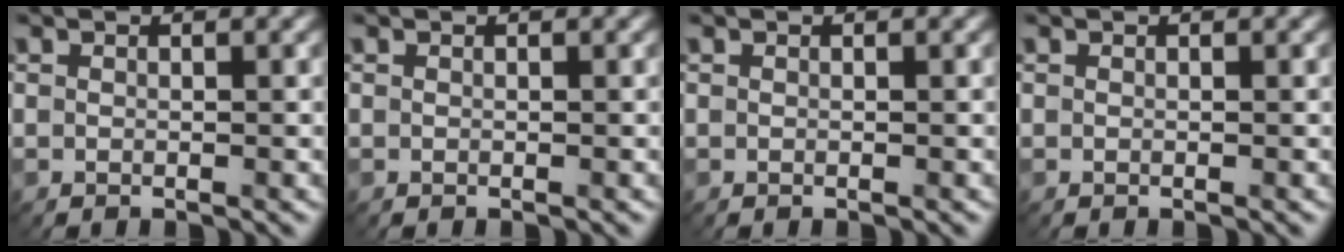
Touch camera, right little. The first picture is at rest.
{"total": 0.0}
{"total": 0.0}
{"total": 0.0}